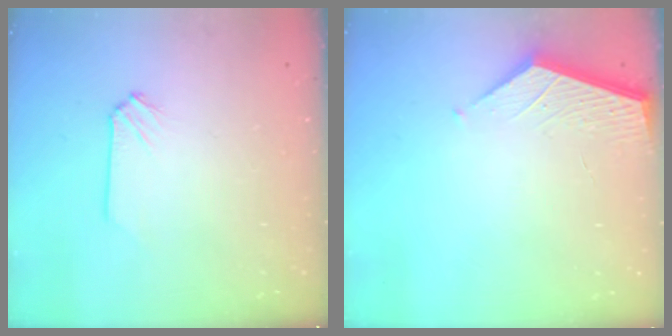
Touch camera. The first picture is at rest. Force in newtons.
{"total": 2.6, "press": 2.6, "slide": 0.3}